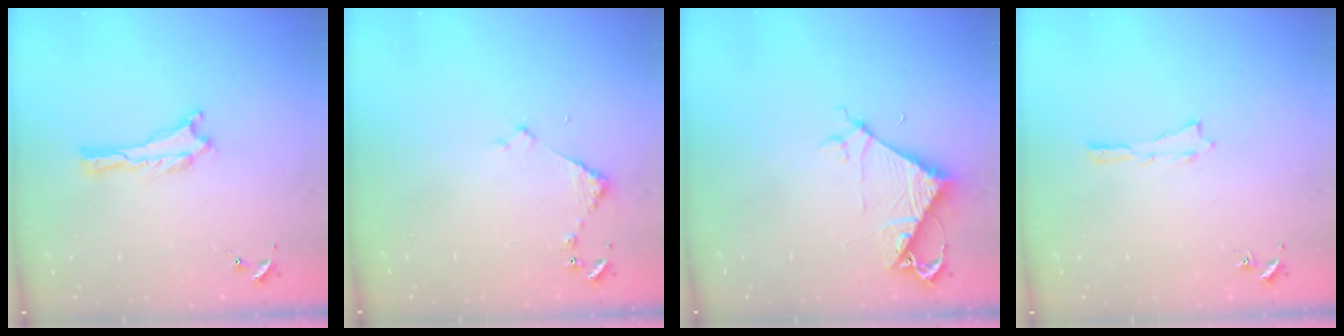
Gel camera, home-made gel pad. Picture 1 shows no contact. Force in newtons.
{"total": 2.9, "press": 2.9, "slide": 0.3}
{"total": 6.1, "press": 6.0, "slide": 0.5}
{"total": 0.0}